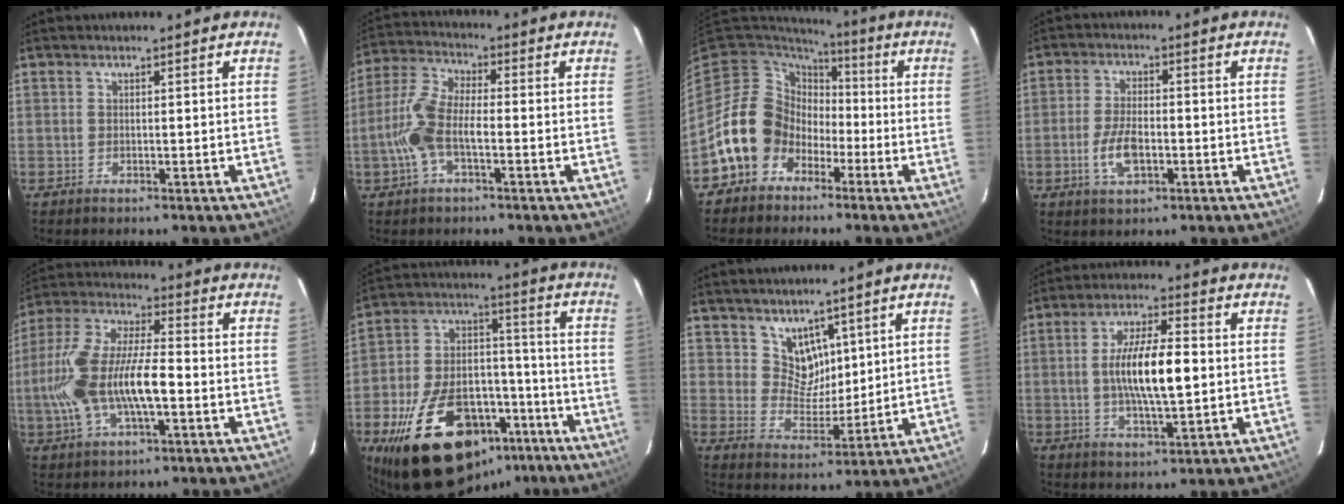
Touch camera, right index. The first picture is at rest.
{"total": 9.7, "force": [-2.7, 3.7, 8.6], "torque": [-0.193, 0.009, -0.057]}
{"total": 12.3, "force": [-4.3, 11.0, 3.5], "torque": [-0.081, 0.029, -0.075]}
{"total": 6.7, "force": [-2.2, 3.2, 5.5], "torque": [-0.117, -0.001, -0.040]}
{"total": 16.7, "force": [-3.6, 6.4, 15.0], "torque": [-0.317, 0.003, -0.068]}
{"total": 27.3, "force": [-16.7, 14.7, 15.9], "torque": [-0.299, 0.032, -0.236]}
{"total": 6.6, "force": [4.4, 4.6, 1.5], "torque": [-0.016, 0.002, 0.091]}
{"total": 11.4, "force": [-0.1, 3.1, 10.9], "torque": [-0.201, 0.002, 0.002]}